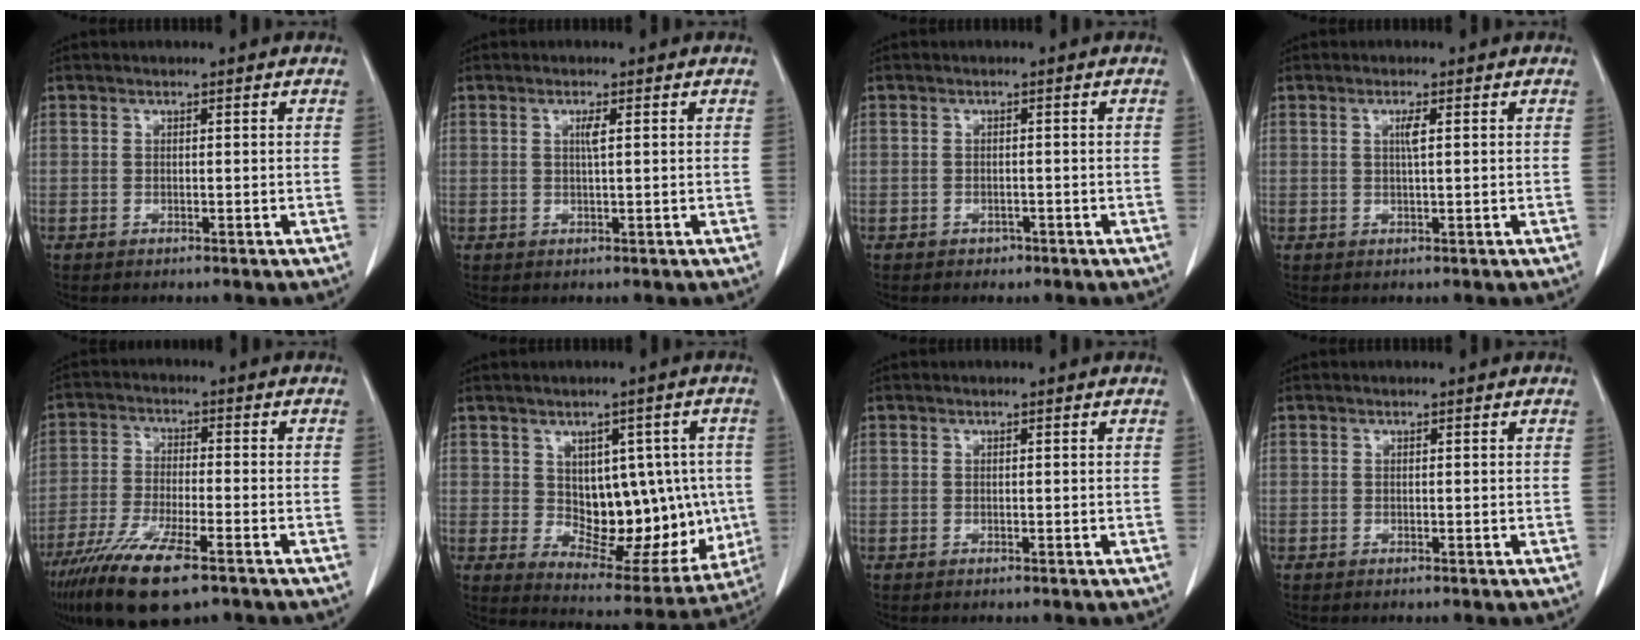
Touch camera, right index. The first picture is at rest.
{"total": 1.4, "force": [0.4, -0.1, 1.4], "torque": [-0.028, 0.000, 0.006]}
{"total": 1.0, "force": [-0.6, 0.8, 0.2], "torque": [-0.003, 0.002, -0.005]}
{"total": 1.6, "force": [0.4, 0.0, 1.6], "torque": [-0.032, 0.000, 0.007]}
{"total": 12.7, "force": [-8.4, 2.2, 9.3], "torque": [-0.178, -0.033, -0.144]}
{"total": 14.2, "force": [0.2, 7.8, 11.9], "torque": [-0.135, 0.013, 0.031]}
{"total": 0.0}
{"total": 0.0}